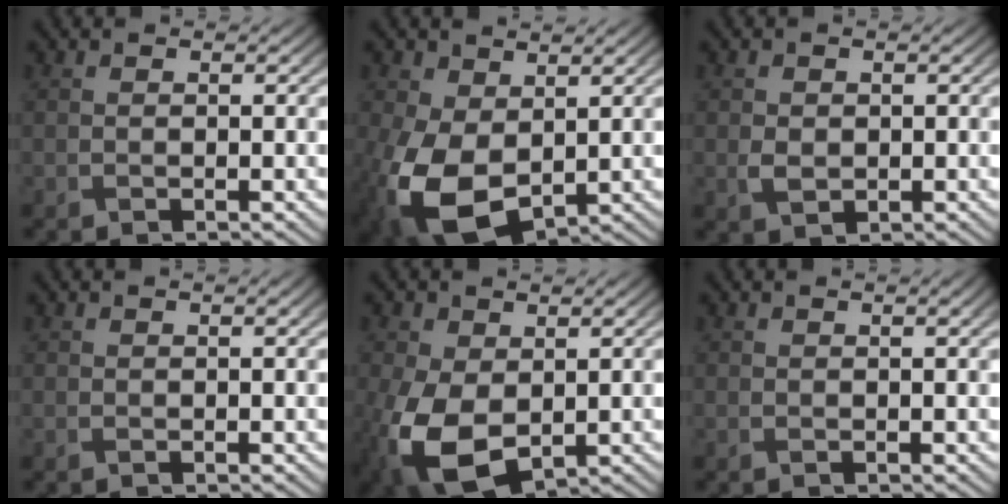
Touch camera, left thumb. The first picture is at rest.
{"total": 11.7, "force": [-1.1, 7.8, 8.6], "torque": [-0.235, -0.033, -0.012]}
{"total": 2.1, "force": [-0.1, 1.7, 1.2], "torque": [-0.030, -0.003, -0.002]}
{"total": 0.8, "force": [0.5, 0.1, 0.6], "torque": [-0.012, 0.004, 0.010]}
{"total": 10.7, "force": [-1.6, 7.1, 7.9], "torque": [-0.216, -0.028, -0.023]}
{"total": 1.5, "force": [0.8, 0.2, 1.2], "torque": [-0.019, 0.004, 0.012]}